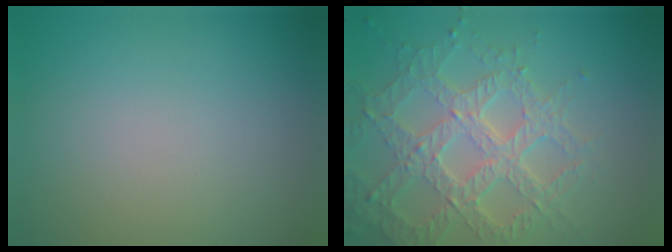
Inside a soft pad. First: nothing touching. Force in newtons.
{"total": 7.2, "press": 5.3, "slide": 4.9}